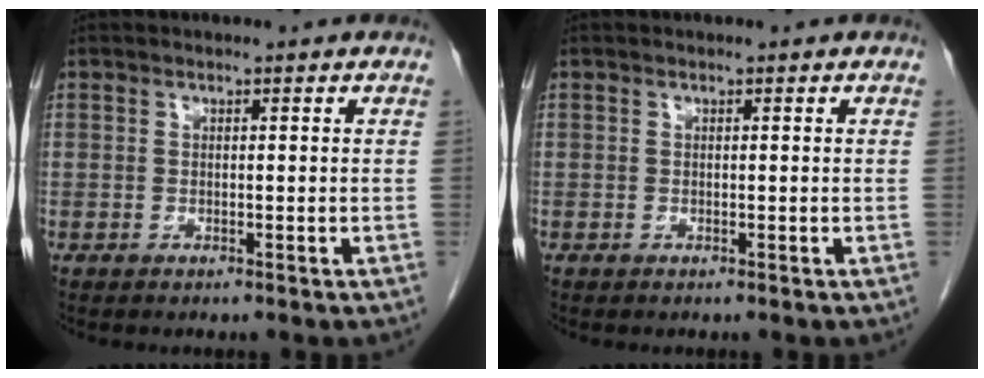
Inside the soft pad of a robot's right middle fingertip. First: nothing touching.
{"total": 0.0}